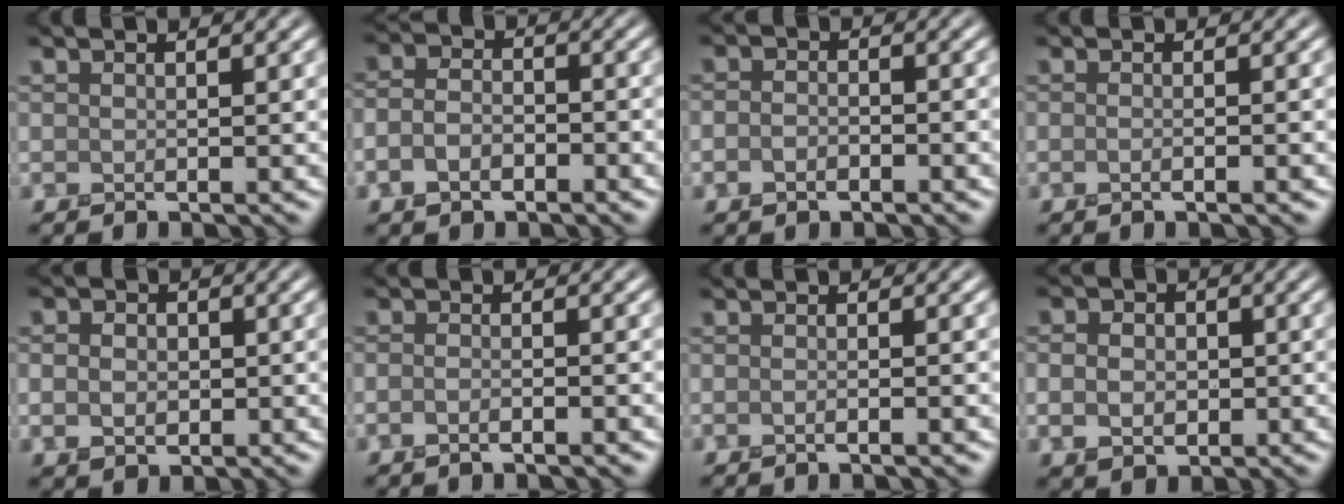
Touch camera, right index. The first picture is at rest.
{"total": 3.2, "force": [-1.3, 2.1, 2.0], "torque": [-0.039, 0.000, -0.032]}
{"total": 1.8, "force": [-0.8, 1.1, 1.2], "torque": [-0.018, 0.001, -0.019]}
{"total": 2.3, "force": [-0.3, 1.1, 2.0], "torque": [0.004, 0.000, -0.021]}
{"total": 3.0, "force": [0.0, 2.5, 1.7], "torque": [-0.026, 0.004, -0.014]}
{"total": 1.8, "force": [-0.9, 0.6, 1.4], "torque": [-0.013, 0.002, -0.017]}
{"total": 2.1, "force": [-0.4, 0.9, 1.8], "torque": [0.002, -0.001, -0.021]}
{"total": 3.8, "force": [-0.1, 3.1, 2.2], "torque": [-0.031, 0.004, -0.018]}